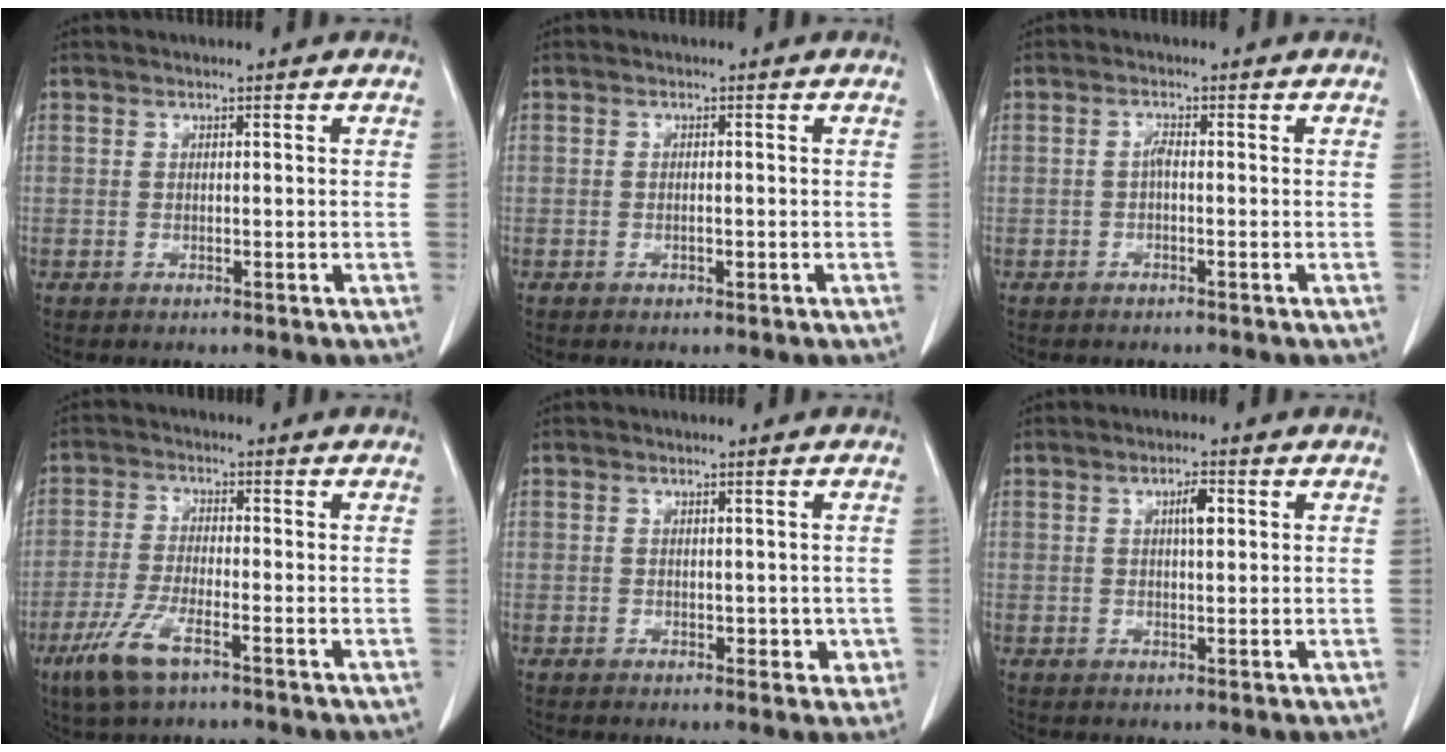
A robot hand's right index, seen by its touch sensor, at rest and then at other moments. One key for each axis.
{"total": 0.8, "fx": -0.2, "fy": 0.4, "fz": 0.6, "tx": -0.009, "ty": 0.001, "tz": 0.000}
{"total": 1.1, "fx": -0.2, "fy": 0.3, "fz": 1.1, "tx": -0.020, "ty": 0.004, "tz": -0.004}
{"total": 7.1, "fx": -4.1, "fy": 1.4, "fz": 5.7, "tx": -0.126, "ty": -0.015, "tz": -0.078}
{"total": 2.5, "fx": -0.1, "fy": 1.8, "fz": 1.6, "tx": -0.009, "ty": 0.006, "tz": 0.005}
{"total": 2.7, "fx": 0.8, "fy": 0.7, "fz": 2.5, "tx": -0.044, "ty": 0.003, "tz": 0.014}